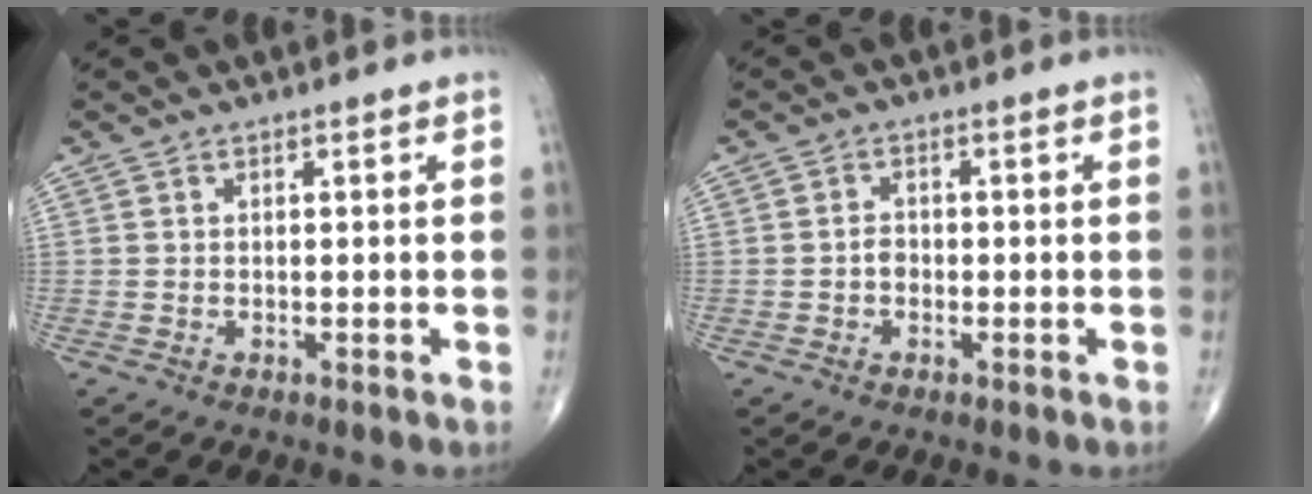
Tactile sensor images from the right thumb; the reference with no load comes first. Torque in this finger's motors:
{"motor_torque": [-0.11, -0.15, -0.02, 0.03, -0.04]}